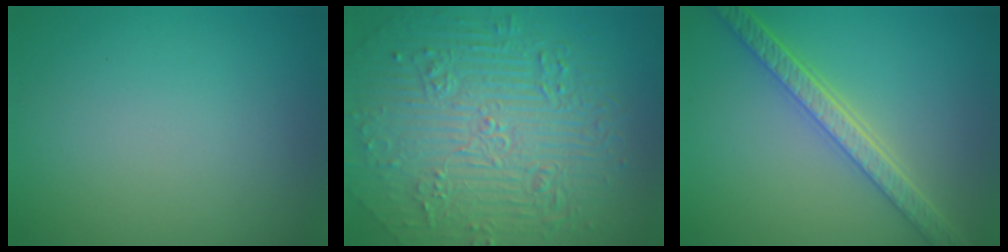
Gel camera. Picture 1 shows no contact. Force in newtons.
{"total": 11.2, "press": 7.3, "slide": 8.4}
{"total": 4.8, "press": 4.1, "slide": 2.4}